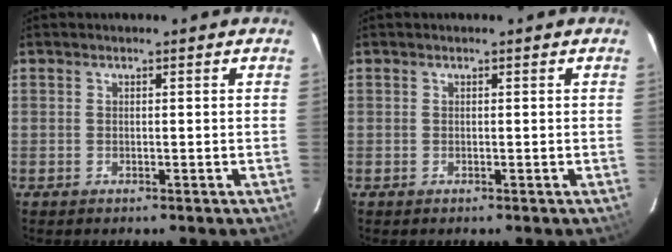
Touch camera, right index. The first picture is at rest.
{"total": 0.0}